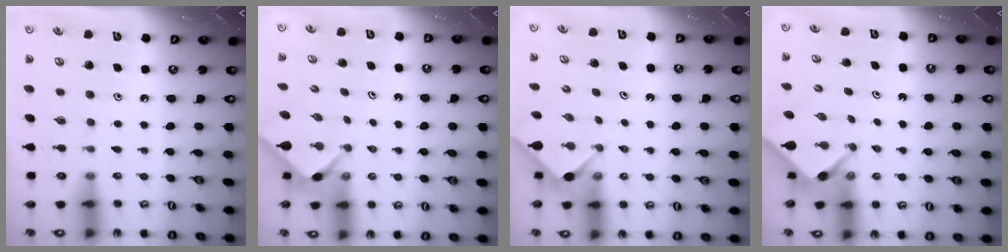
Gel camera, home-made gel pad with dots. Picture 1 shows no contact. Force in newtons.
{"total": 2.8, "press": 2.8, "slide": 0.4}
{"total": 2.8, "press": 2.8, "slide": 0.4}
{"total": 3.2, "press": 3.2, "slide": 0.3}